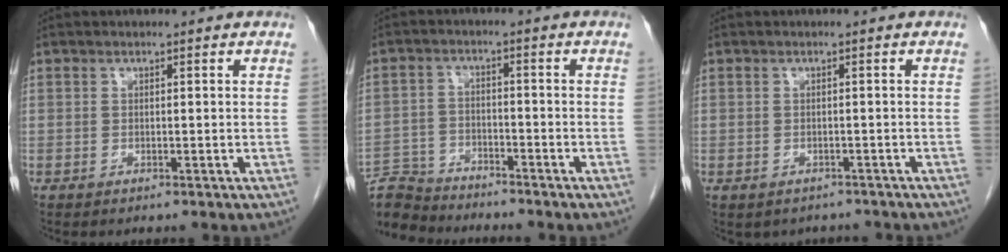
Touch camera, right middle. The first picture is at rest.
{"total": 7.1, "force": [-7.1, 0.9, -0.4], "torque": [0.008, 0.000, -0.134]}
{"total": 3.6, "force": [-2.9, 2.0, 0.5], "torque": [-0.004, 0.009, -0.032]}